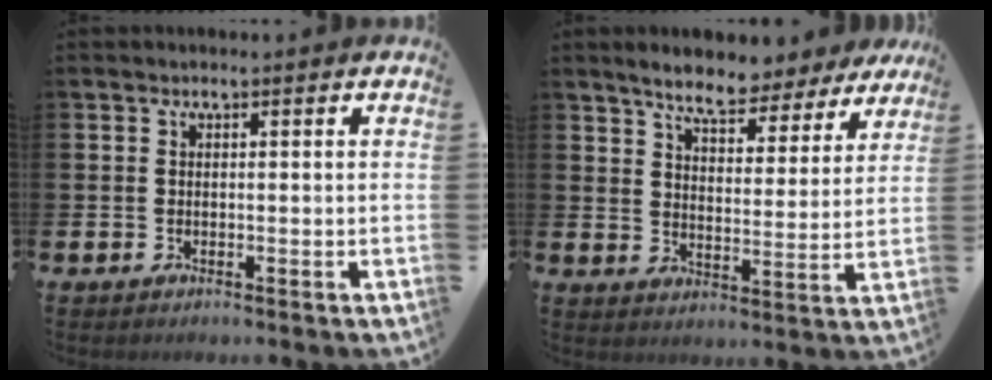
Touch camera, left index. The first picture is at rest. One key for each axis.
{"total": 7.1, "fx": 6.6, "fy": 1.5, "fz": 2.0, "tx": -0.053, "ty": -0.037, "tz": 0.115}